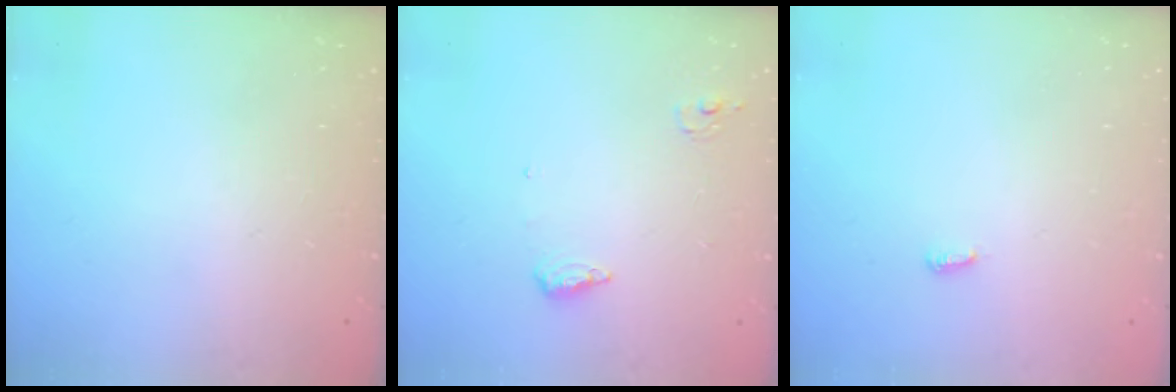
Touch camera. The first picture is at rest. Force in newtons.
{"total": 6.3, "press": 6.1, "slide": 1.6}
{"total": 2.9, "press": 2.9, "slide": 0.3}